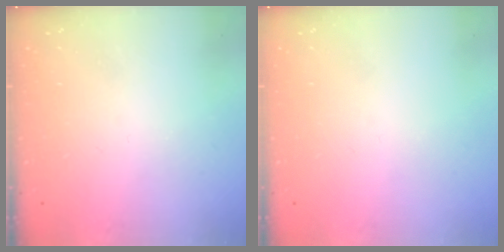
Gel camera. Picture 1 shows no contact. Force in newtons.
{"total": 0.0}